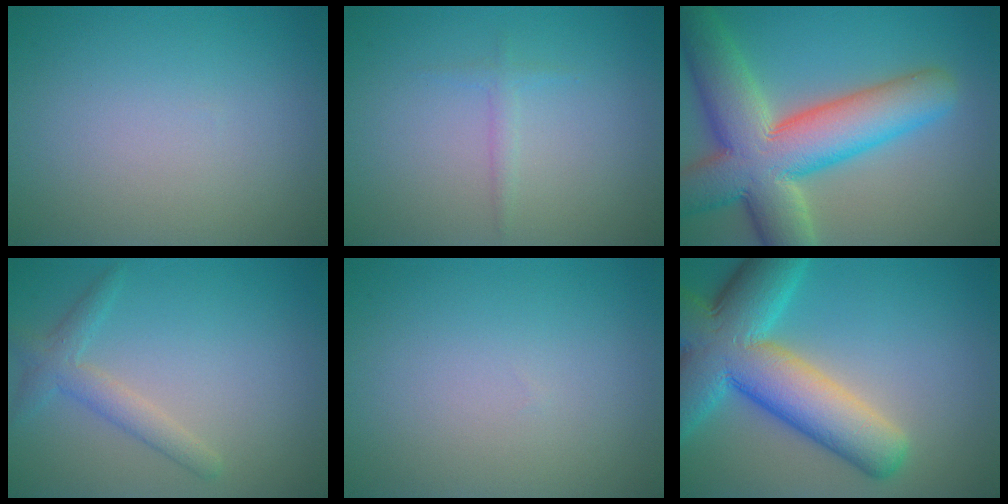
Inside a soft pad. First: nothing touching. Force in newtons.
{"total": 0.9, "press": 0.9, "slide": 0.0}
{"total": 12.3, "press": 12.3, "slide": 0.8}
{"total": 2.4, "press": 2.4, "slide": 0.2}
{"total": 0.0}
{"total": 11.6, "press": 11.6, "slide": 0.4}